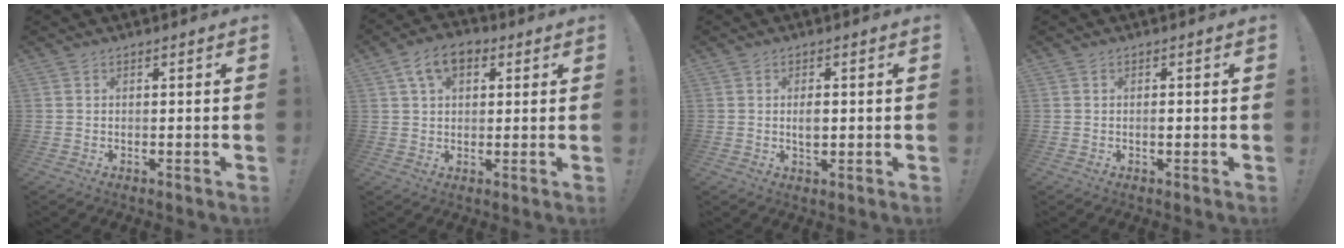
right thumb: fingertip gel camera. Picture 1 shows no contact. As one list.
[{"total": 8.9, "force": [3.7, 5.5, 5.9], "torque": [-0.097, 0.006, 0.072]}, {"total": 3.0, "force": [0.0, 1.7, 2.5], "torque": [-0.032, -0.009, -0.007]}, {"total": 0.9, "force": [-0.4, 0.4, 0.7], "torque": [-0.006, -0.002, -0.009]}]